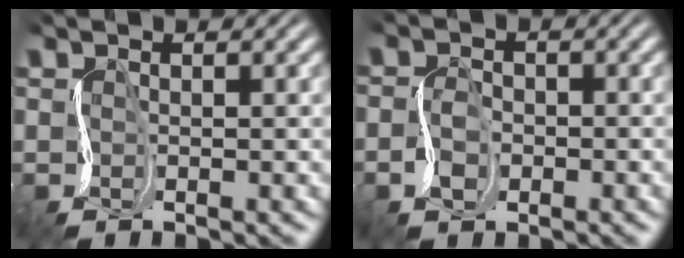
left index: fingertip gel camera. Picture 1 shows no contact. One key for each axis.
{"total": 1.2, "fx": -0.9, "fy": 0.8, "fz": 0.3, "tx": -0.021, "ty": 0.008, "tz": -0.024}